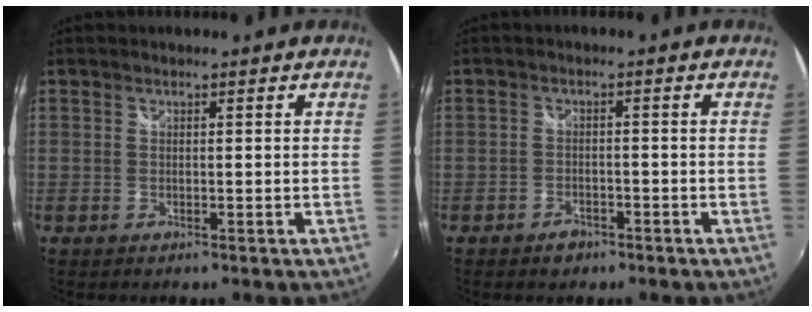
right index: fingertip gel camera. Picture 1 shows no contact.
{"total": 3.3, "force": [-2.3, 2.2, 1.0], "torque": [-0.030, 0.003, -0.036]}